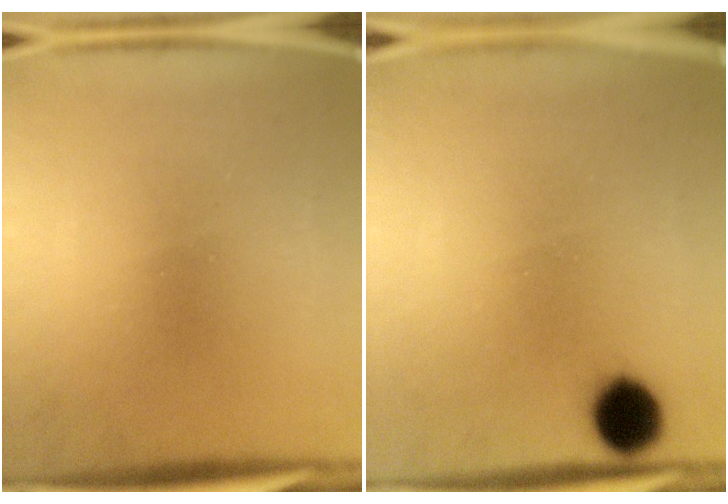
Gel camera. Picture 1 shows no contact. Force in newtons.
{"total": 6.3}